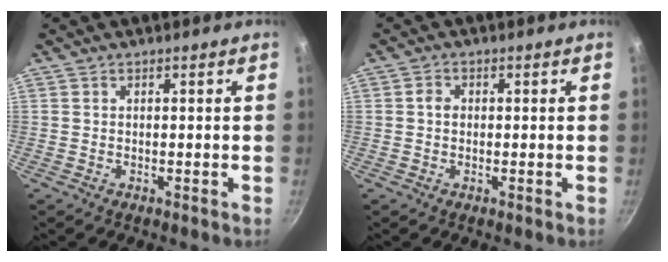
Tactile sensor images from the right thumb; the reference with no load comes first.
{"total": 1.6, "force": [0.0, 1.4, 0.9], "torque": [-0.014, 0.008, -0.002]}